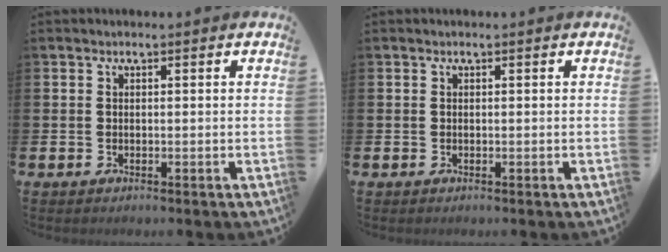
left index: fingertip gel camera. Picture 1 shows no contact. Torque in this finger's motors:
{"motor_torque": [-0.01, 0.03, 0.00, 0.00]}